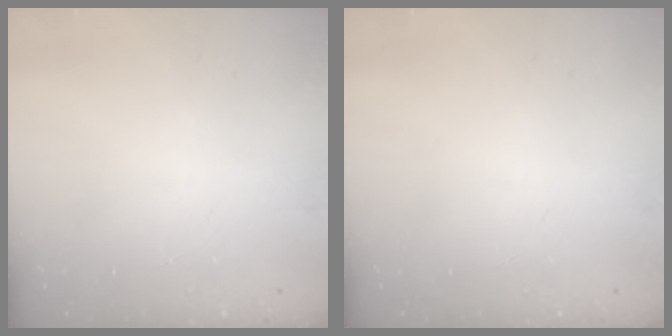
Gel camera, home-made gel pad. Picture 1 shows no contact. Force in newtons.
{"total": 0.0}